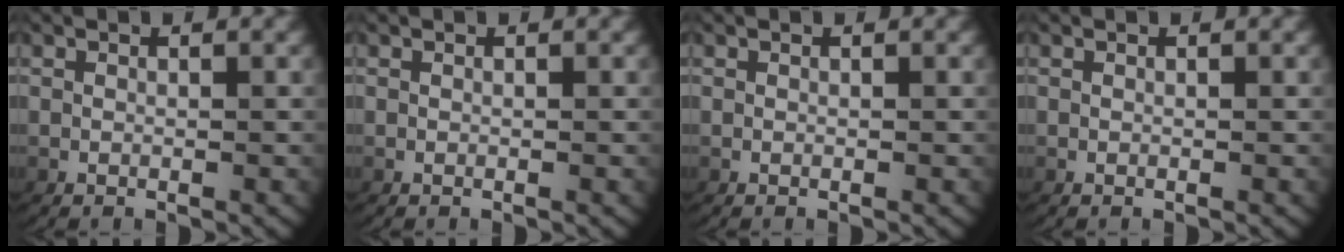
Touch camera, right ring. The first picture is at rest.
{"total": 0.0}
{"total": 0.0}
{"total": 0.0}